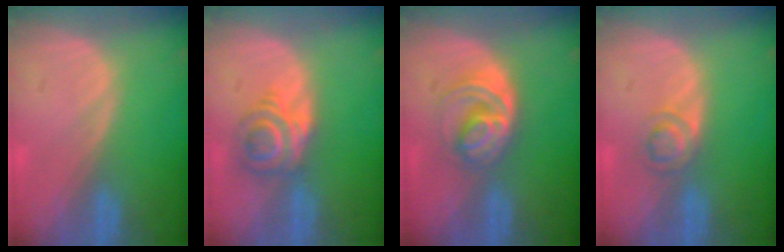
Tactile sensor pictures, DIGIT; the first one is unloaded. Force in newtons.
{"total": 6.2, "press": 5.2, "slide": 3.3}
{"total": 6.2, "press": 5.3, "slide": 3.2}
{"total": 3.0, "press": 2.9, "slide": 0.2}